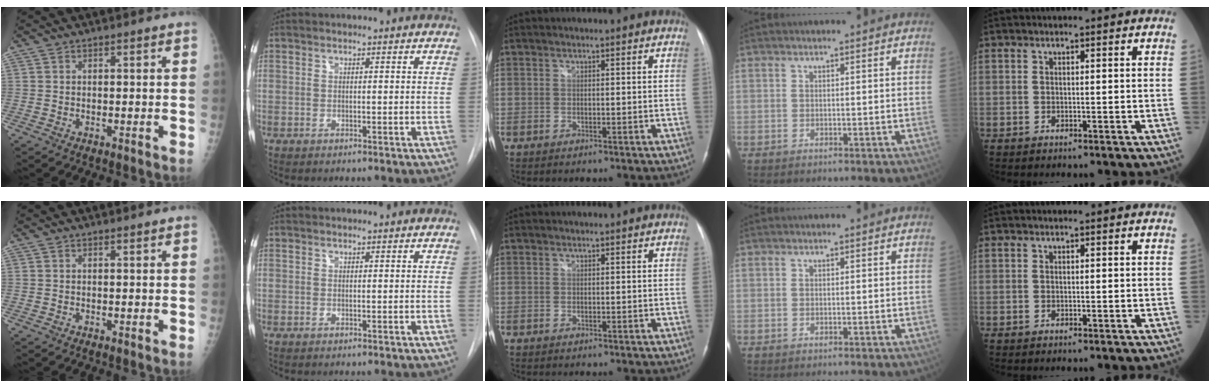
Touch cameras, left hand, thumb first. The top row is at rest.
{}